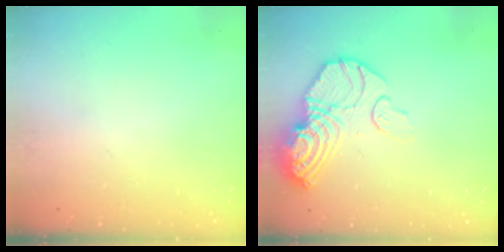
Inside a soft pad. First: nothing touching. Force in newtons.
{"total": 14.7, "press": 14.6, "slide": 1.5}